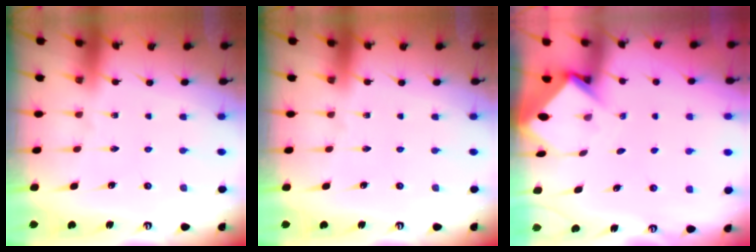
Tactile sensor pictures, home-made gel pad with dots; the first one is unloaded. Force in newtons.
{"total": 0.0}
{"total": 3.5, "press": 3.5, "slide": 0.2}